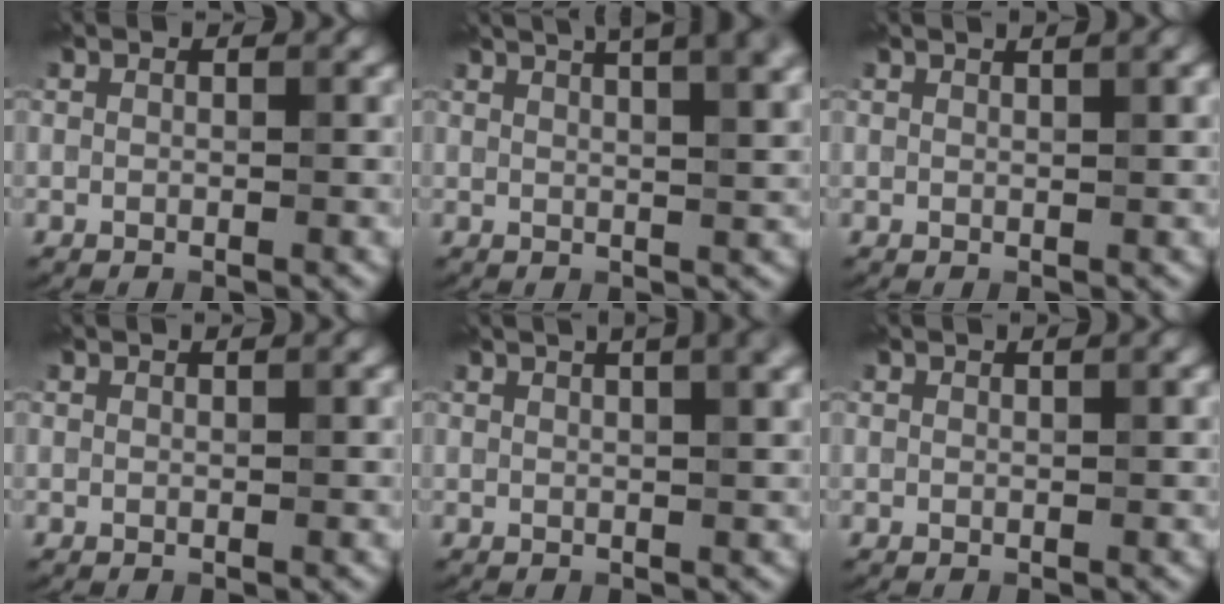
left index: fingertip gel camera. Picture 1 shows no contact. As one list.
[{"total": 10.9, "force": [6.4, 4.3, 7.8], "torque": [-0.061, 0.062, 0.055]}, {"total": 2.3, "force": [1.3, 0.5, 1.8], "torque": [-0.013, 0.002, 0.013]}, {"total": 0.6, "force": [0.4, 0.0, 0.4], "torque": [-0.006, 0.001, 0.008]}, {"total": 8.1, "force": [4.4, 3.4, 5.8], "torque": [-0.039, 0.053, 0.026]}, {"total": 0.9, "force": [0.6, 0.0, 0.7], "torque": [-0.010, 0.001, 0.010]}]